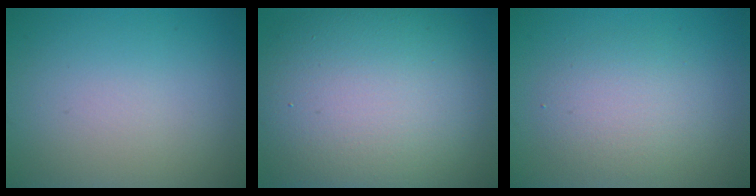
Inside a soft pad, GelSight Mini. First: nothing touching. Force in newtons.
{"total": 15.0, "press": 14.9, "slide": 1.3}
{"total": 3.4, "press": 3.4, "slide": 0.2}